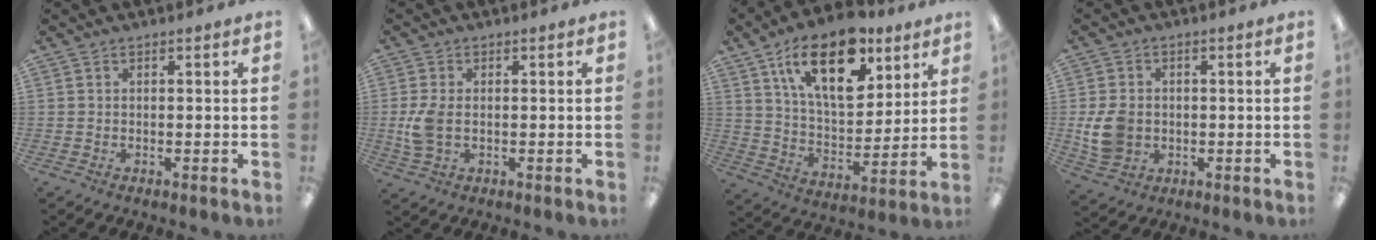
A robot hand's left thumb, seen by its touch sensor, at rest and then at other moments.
{"total": 6.2, "force": [-0.4, 3.8, 5.0], "torque": [-0.104, -0.002, -0.010]}
{"total": 20.5, "force": [11.5, 10.5, 13.4], "torque": [-0.216, -0.040, 0.196]}
{"total": 8.2, "force": [-0.7, 6.7, 4.7], "torque": [-0.101, 0.010, -0.009]}